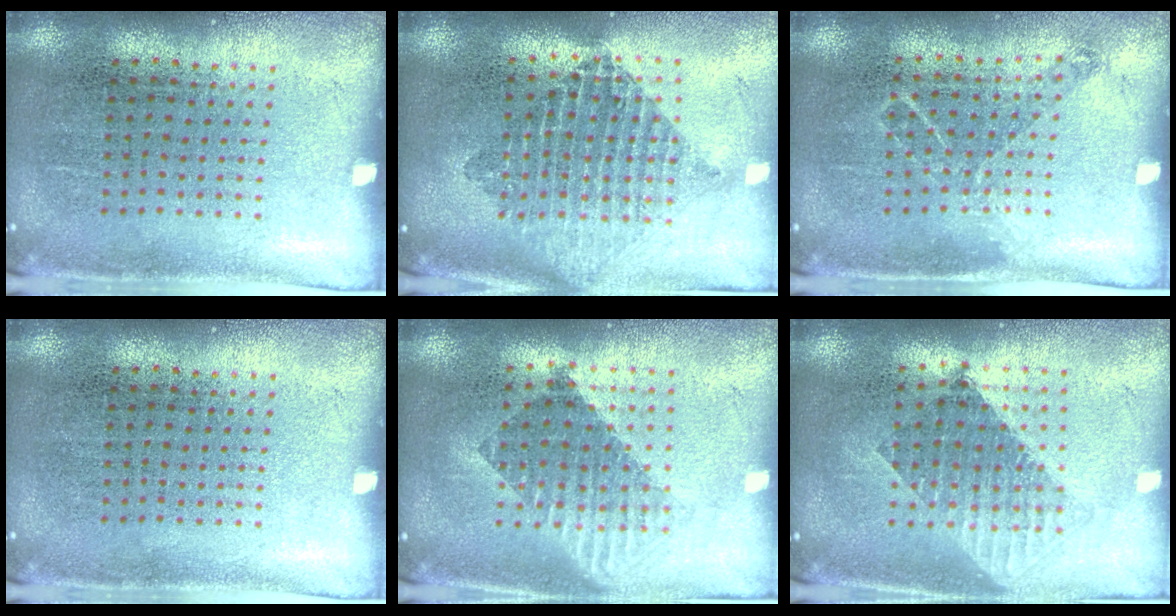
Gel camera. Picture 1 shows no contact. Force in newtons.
{"total": 2.1, "press": 1.7, "slide": 1.2}
{"total": 0.8, "press": 0.8, "slide": 0.2}
{"total": 0.0}
{"total": 1.7, "press": 1.4, "slide": 0.9}
{"total": 1.6, "press": 1.3, "slide": 0.8}